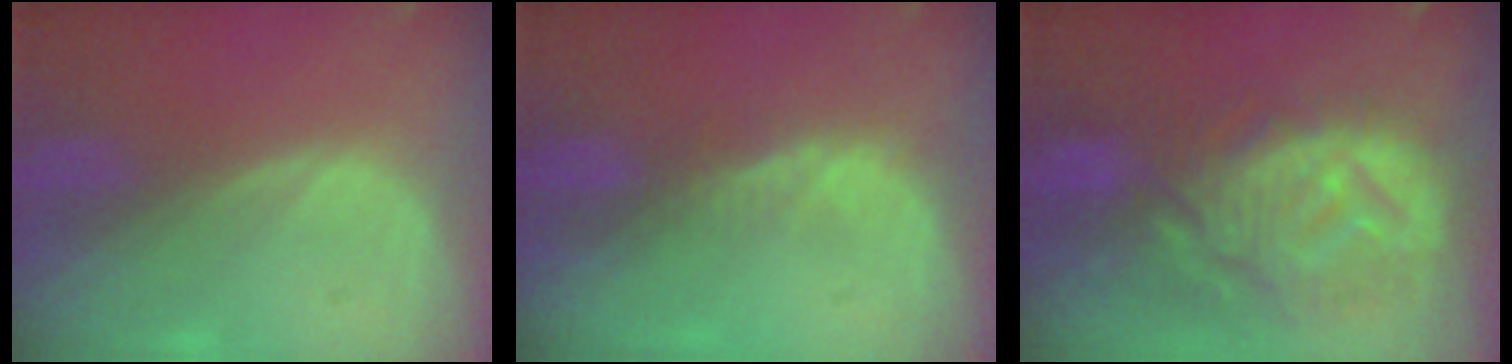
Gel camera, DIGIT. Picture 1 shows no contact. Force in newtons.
{"total": 2.3, "press": 1.9, "slide": 1.4}
{"total": 12.4, "press": 11.1, "slide": 5.5}